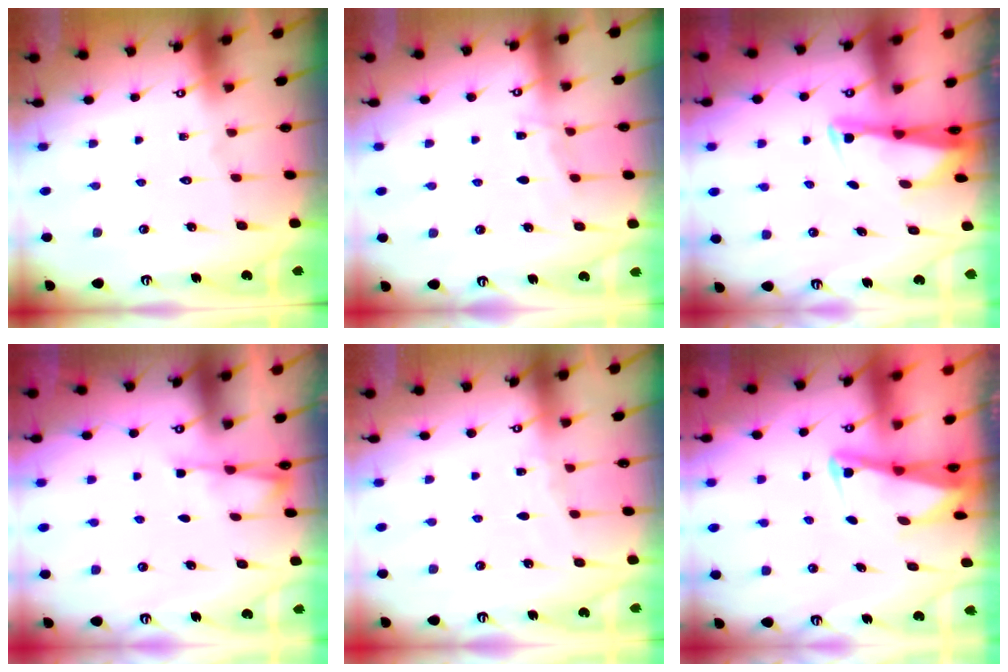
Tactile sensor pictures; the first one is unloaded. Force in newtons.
{"total": 4.4, "press": 4.3, "slide": 0.6}
{"total": 2.8, "press": 2.7, "slide": 0.6}
{"total": 2.6, "press": 2.6, "slide": 0.5}
{"total": 2.4, "press": 2.4, "slide": 0.3}
{"total": 3.4, "press": 3.4, "slide": 0.5}